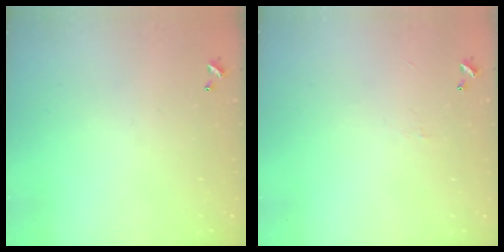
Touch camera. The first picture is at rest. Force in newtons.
{"total": 0.8, "press": 0.7, "slide": 0.5}